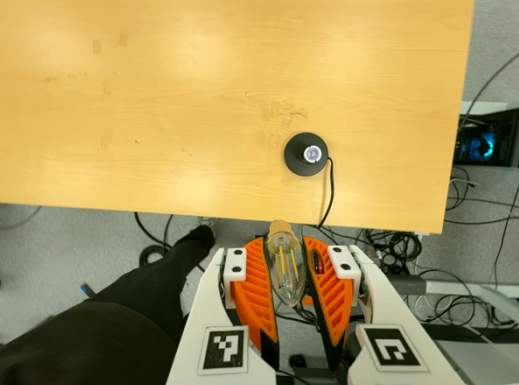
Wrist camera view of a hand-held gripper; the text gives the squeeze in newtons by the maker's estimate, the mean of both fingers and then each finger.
{"total": 12.4, "left": 13.8, "right": 11.0}